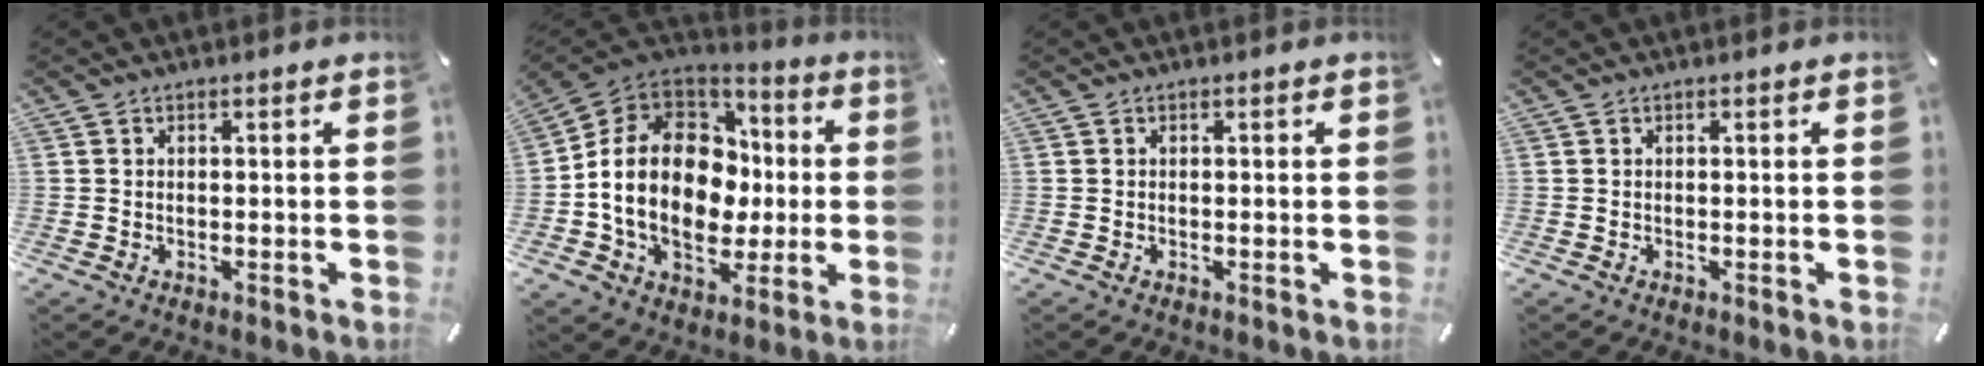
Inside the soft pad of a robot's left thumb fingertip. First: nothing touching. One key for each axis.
{"total": 18.7, "fx": -1.3, "fy": 14.6, "fz": 11.7, "tx": -0.244, "ty": 0.009, "tz": -0.014}
{"total": 0.0}
{"total": 0.0}